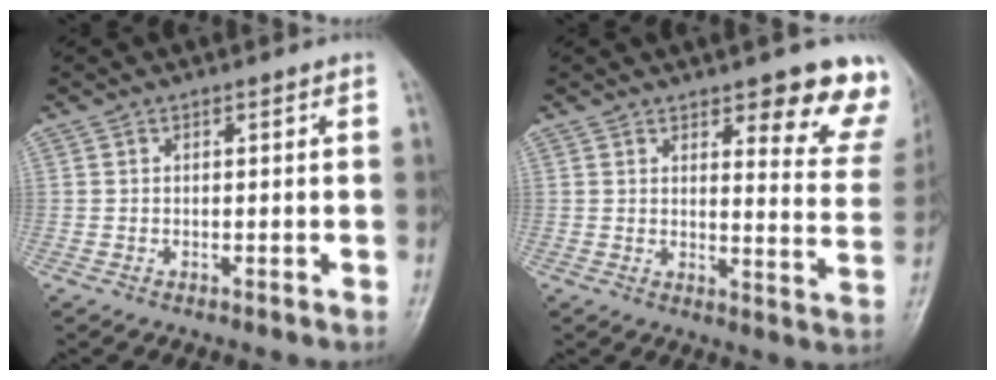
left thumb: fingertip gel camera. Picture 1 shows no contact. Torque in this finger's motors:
{"motor_torque": [0.40, 0.23, 0.40, -0.13, 0.09]}